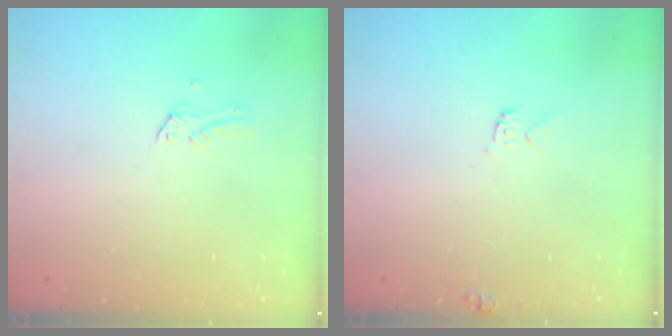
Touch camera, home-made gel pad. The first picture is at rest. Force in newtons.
{"total": 4.3, "press": 4.2, "slide": 0.4}